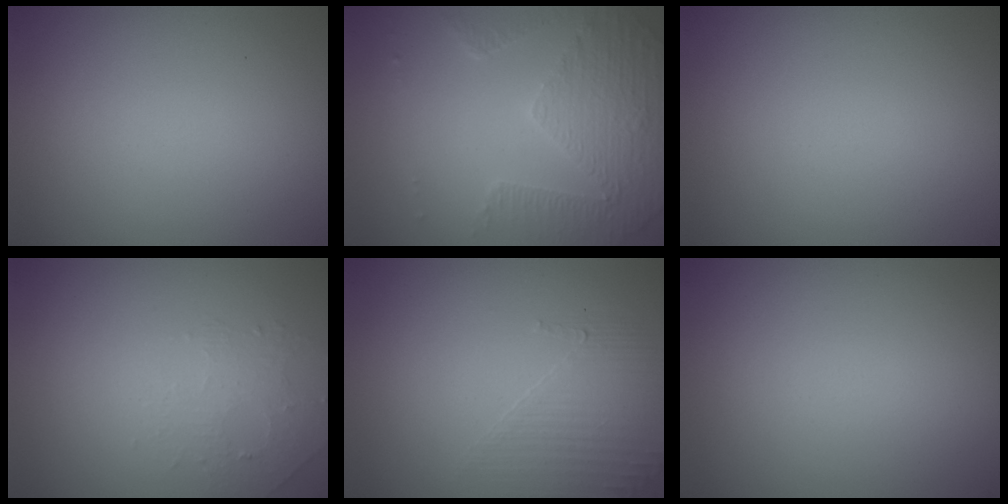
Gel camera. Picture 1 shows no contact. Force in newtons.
{"total": 5.0, "press": 3.6, "slide": 3.5}
{"total": 0.0}
{"total": 1.4, "press": 0.7, "slide": 1.2}
{"total": 1.7, "press": 0.9, "slide": 1.4}
{"total": 0.0}